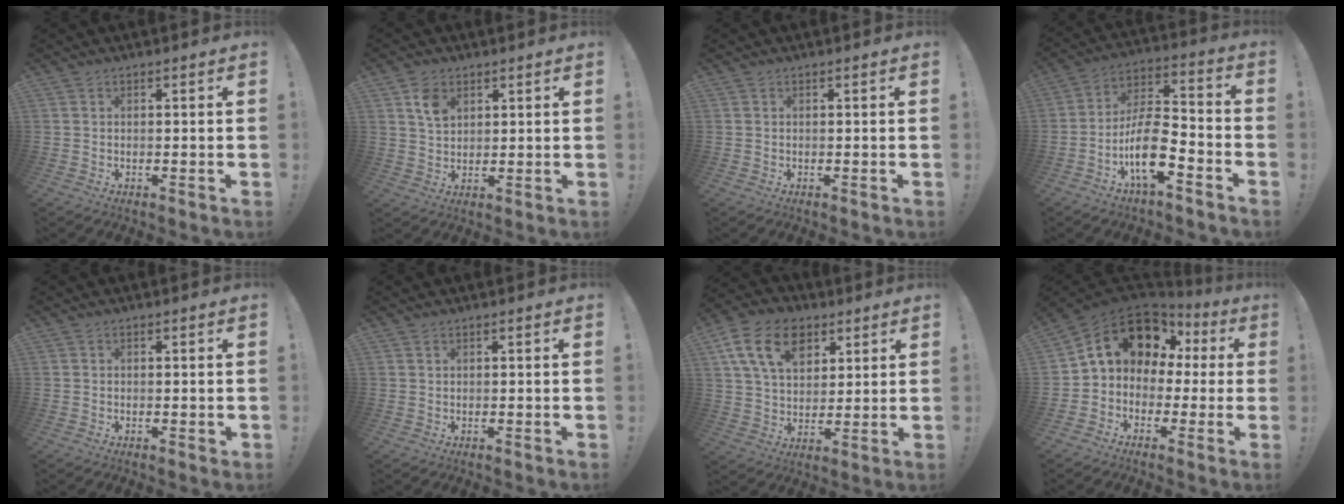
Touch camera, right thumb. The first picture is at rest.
{"total": 6.4, "force": [3.3, 4.3, 3.4], "torque": [-0.049, -0.010, 0.061]}
{"total": 0.0}
{"total": 15.3, "force": [-7.1, 6.6, 11.8], "torque": [-0.222, 0.043, -0.117]}
{"total": 0.8, "force": [0.2, 0.5, 0.7], "torque": [-0.006, 0.002, 0.002]}
{"total": 0.5, "force": [0.4, 0.2, 0.2], "torque": [-0.010, 0.002, 0.009]}
{"total": 16.9, "force": [7.6, 11.4, 9.9], "torque": [-0.163, -0.020, 0.144]}
{"total": 12.9, "force": [4.8, 9.9, 6.7], "torque": [-0.100, -0.025, 0.098]}